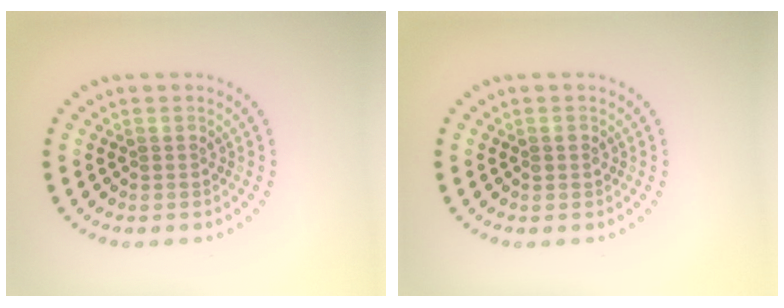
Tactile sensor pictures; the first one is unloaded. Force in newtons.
{"total": 0.8, "press": 0.7, "slide": 0.1}